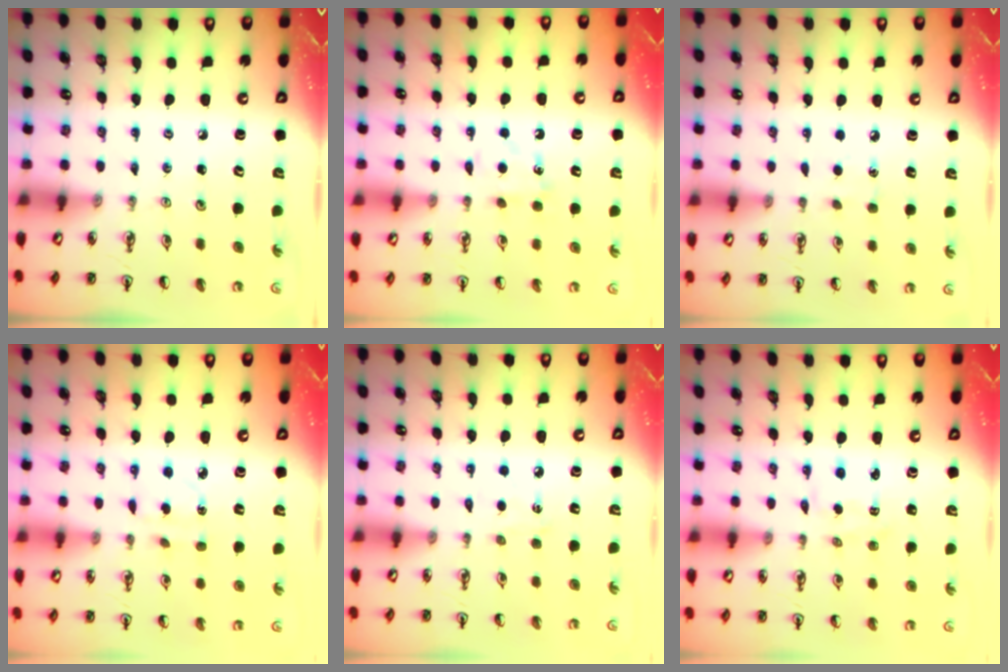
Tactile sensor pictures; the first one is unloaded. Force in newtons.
{"total": 5.2, "press": 5.2, "slide": 0.7}
{"total": 4.6, "press": 4.5, "slide": 0.5}
{"total": 3.4, "press": 3.3, "slide": 0.7}
{"total": 4.6, "press": 4.5, "slide": 0.6}
{"total": 2.1, "press": 2.1, "slide": 0.3}